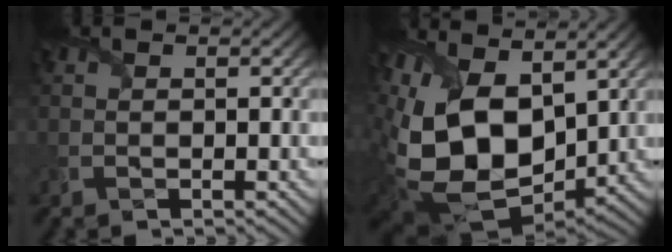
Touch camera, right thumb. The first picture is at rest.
{"total": 16.9, "force": [2.4, 10.4, 13.1], "torque": [-0.307, -0.018, 0.049]}